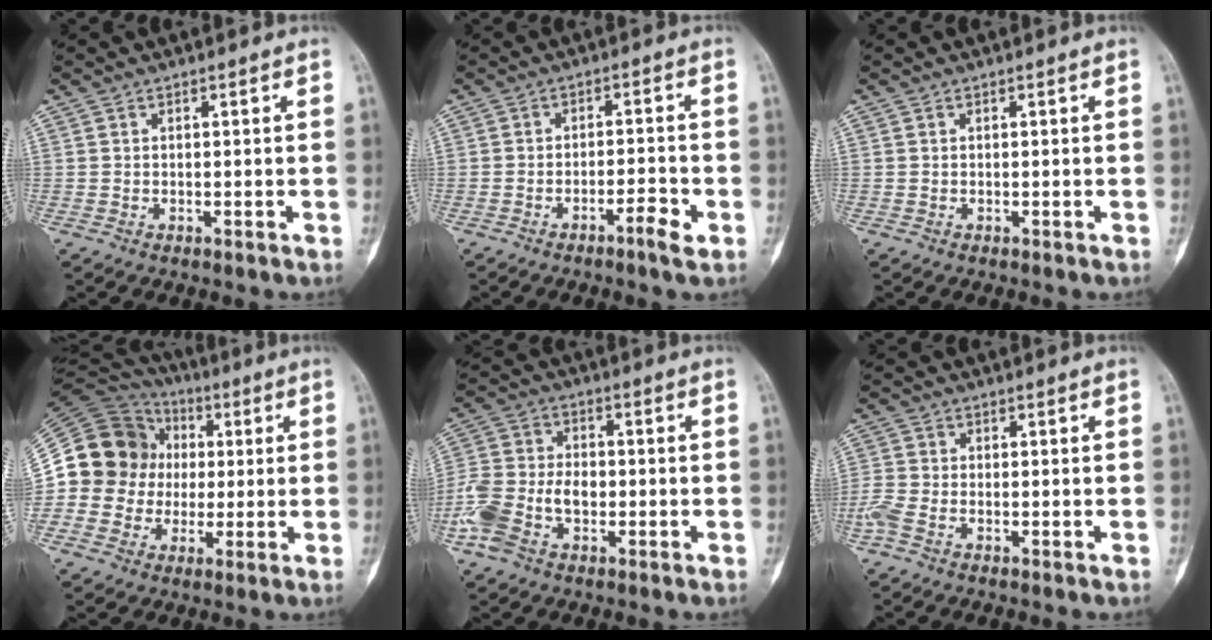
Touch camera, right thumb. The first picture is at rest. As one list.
[{"total": 4.1, "force": [-2.3, 0.7, 3.3], "torque": [-0.061, 0.019, -0.038]}, {"total": 0.0}, {"total": 17.2, "force": [0.6, 16.1, 6.1], "torque": [-0.097, 0.056, 0.015]}, {"total": 11.3, "force": [-3.5, 7.3, 7.9], "torque": [-0.174, 0.028, -0.070]}, {"total": 3.5, "force": [-2.1, 1.6, 2.3], "torque": [-0.071, 0.006, -0.048]}]